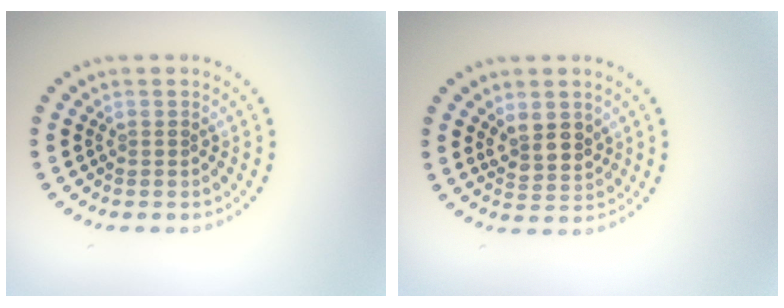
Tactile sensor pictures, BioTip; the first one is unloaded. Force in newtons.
{"total": 2.9, "press": 2.6, "slide": 1.2}